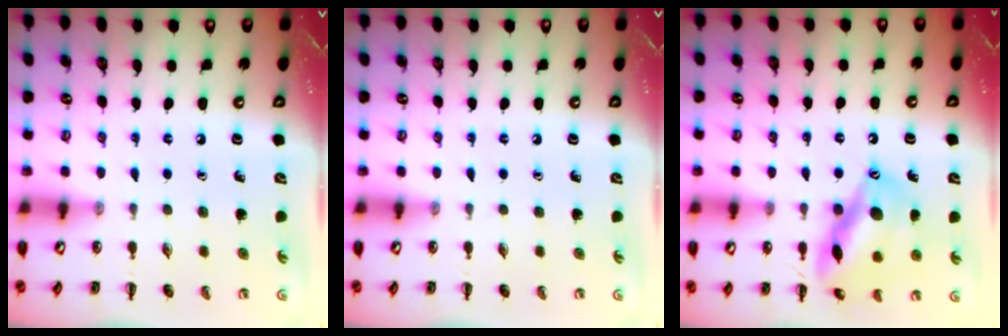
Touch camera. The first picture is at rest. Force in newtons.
{"total": 0.0}
{"total": 15.6, "press": 15.5, "slide": 1.6}